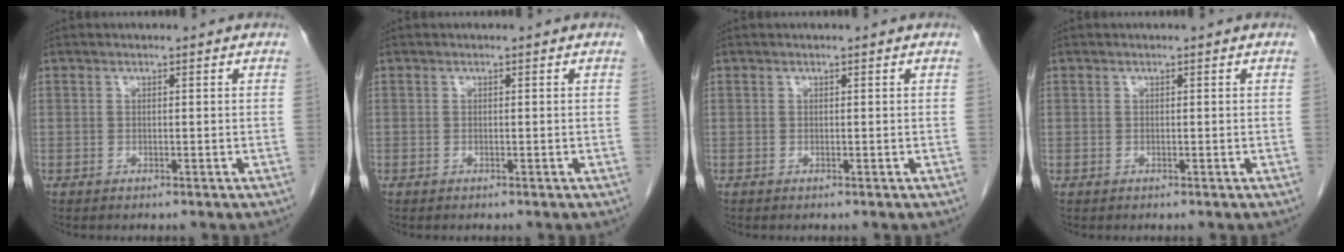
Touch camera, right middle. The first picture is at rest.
{"total": 0.0}
{"total": 0.0}
{"total": 0.0}